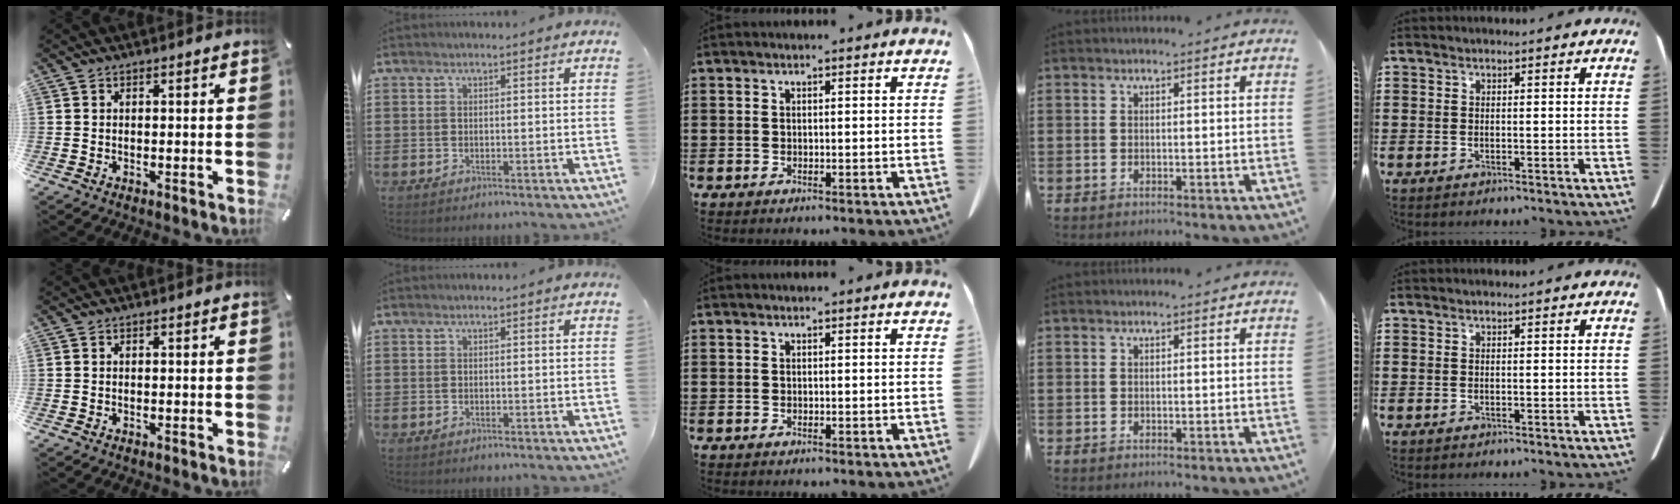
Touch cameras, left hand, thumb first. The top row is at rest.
{}